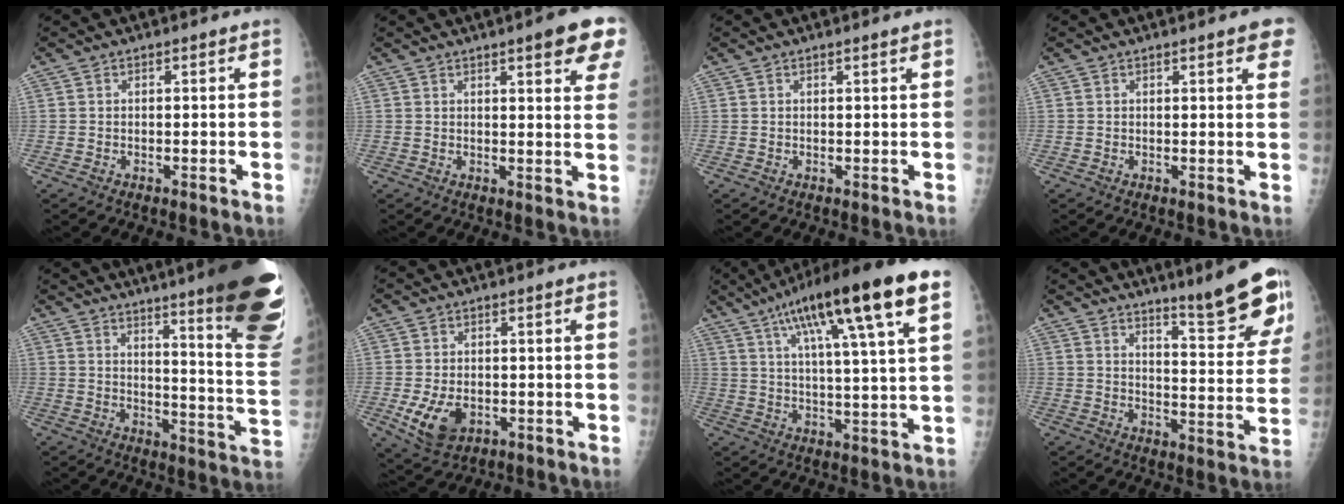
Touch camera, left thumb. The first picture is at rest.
{"total": 9.6, "force": [5.6, 1.8, 7.5], "torque": [-0.071, -0.018, 0.061]}
{"total": 1.0, "force": [0.7, -0.1, 0.7], "torque": [-0.013, -0.001, 0.012]}
{"total": 4.5, "force": [2.6, 0.9, 3.6], "torque": [-0.026, 0.000, 0.026]}
{"total": 25.9, "force": [17.2, 2.8, 19.3], "torque": [-0.198, -0.111, 0.220]}
{"total": 7.6, "force": [-2.1, 5.1, 5.3], "torque": [-0.091, -0.001, -0.024]}
{"total": 20.9, "force": [10.4, 3.0, 17.8], "torque": [-0.283, -0.005, 0.162]}
{"total": 14.1, "force": [9.8, 2.1, 9.9], "torque": [-0.105, -0.068, 0.143]}